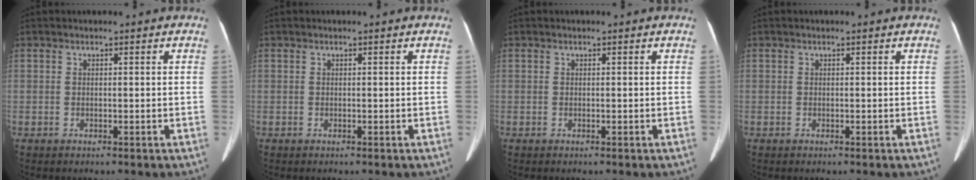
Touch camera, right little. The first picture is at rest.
{"total": 0.0}
{"total": 0.0}
{"total": 0.0}